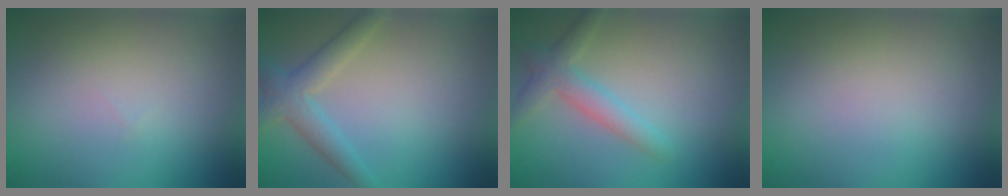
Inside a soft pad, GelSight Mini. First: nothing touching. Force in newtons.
{"total": 3.1, "press": 3.1, "slide": 0.2}
{"total": 2.9, "press": 2.9, "slide": 0.1}
{"total": 0.0}